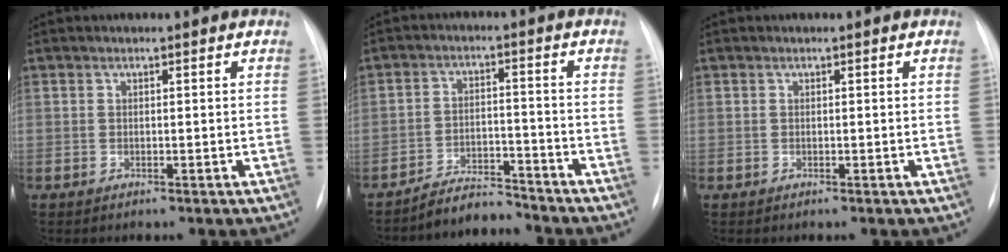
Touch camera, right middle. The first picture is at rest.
{"total": 5.1, "force": [-5.0, 0.6, 0.0], "torque": [-0.002, 0.000, -0.083]}
{"total": 0.0}